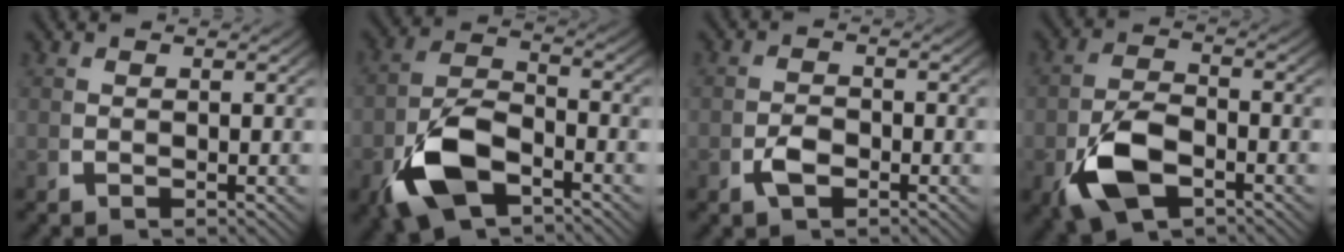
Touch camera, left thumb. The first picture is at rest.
{"total": 9.2, "force": [-3.3, 5.8, 6.3], "torque": [-0.143, -0.031, -0.046]}
{"total": 1.9, "force": [-0.9, 1.1, 1.2], "torque": [-0.028, -0.005, -0.016]}
{"total": 7.4, "force": [-2.6, 4.5, 5.2], "torque": [-0.129, -0.027, -0.033]}